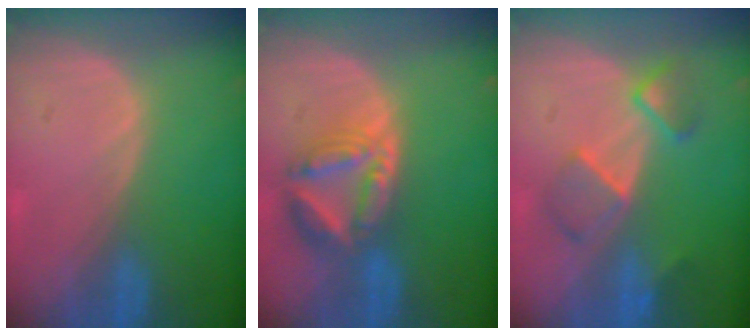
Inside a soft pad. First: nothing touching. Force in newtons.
{"total": 8.1, "press": 7.0, "slide": 4.0}
{"total": 5.6, "press": 5.6, "slide": 0.6}